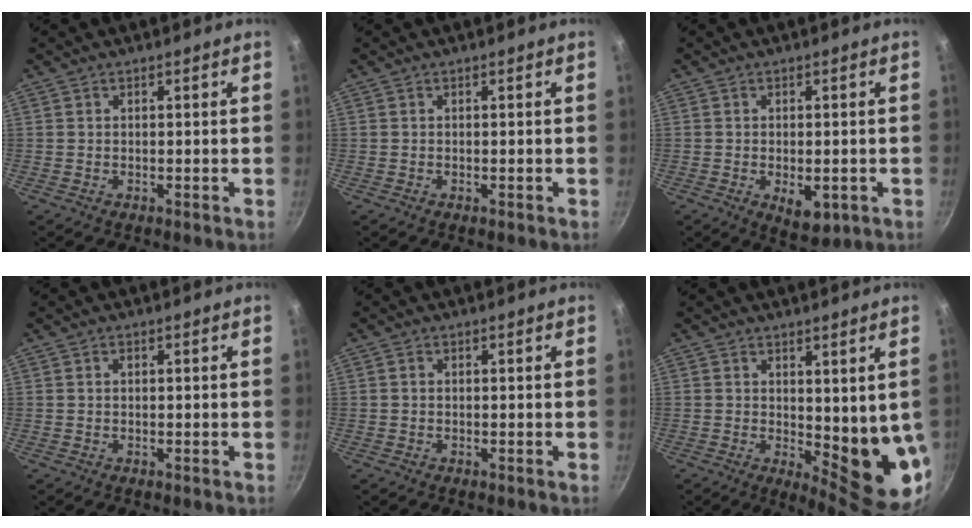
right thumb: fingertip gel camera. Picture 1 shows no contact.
{"total": 0.0}
{"total": 6.2, "force": [-1.7, 3.2, 4.9], "torque": [-0.057, -0.002, -0.015]}
{"total": 0.6, "force": [0.2, 0.4, 0.4], "torque": [-0.007, 0.003, 0.004]}
{"total": 0.5, "force": [0.0, 0.5, 0.3], "torque": [-0.004, 0.004, -0.001]}
{"total": 10.1, "force": [1.1, 3.7, 9.3], "torque": [-0.098, -0.036, 0.024]}